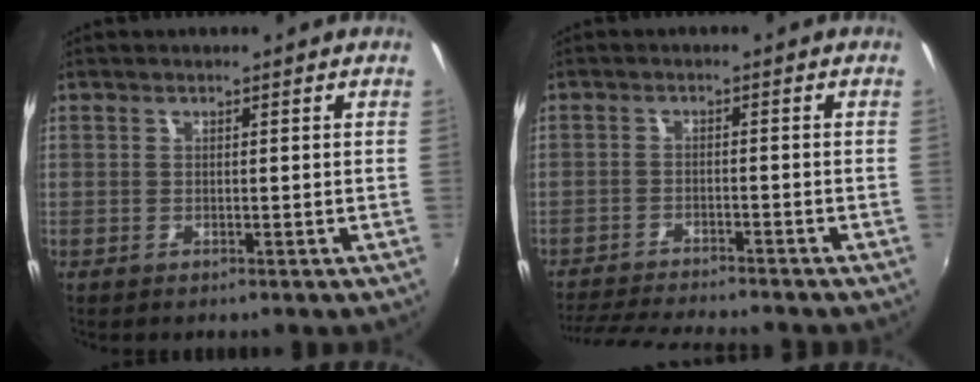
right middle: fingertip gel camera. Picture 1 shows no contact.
{"total": 11.1, "force": [-10.2, 0.8, 4.2], "torque": [-0.103, -0.020, -0.165]}